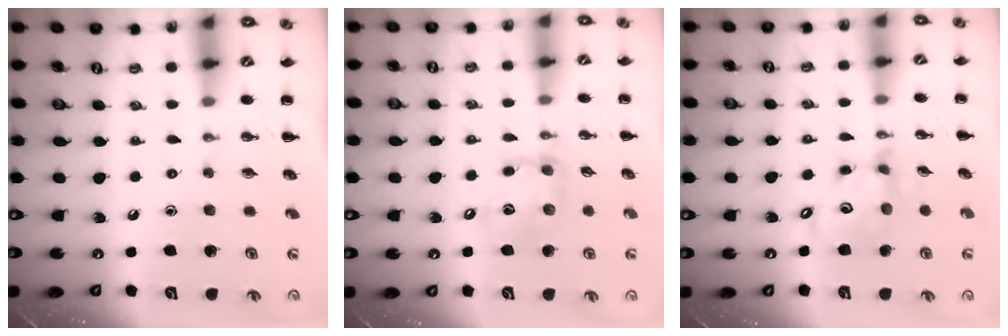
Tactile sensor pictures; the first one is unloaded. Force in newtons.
{"total": 11.6, "press": 11.4, "slide": 1.8}
{"total": 9.9, "press": 9.8, "slide": 1.5}